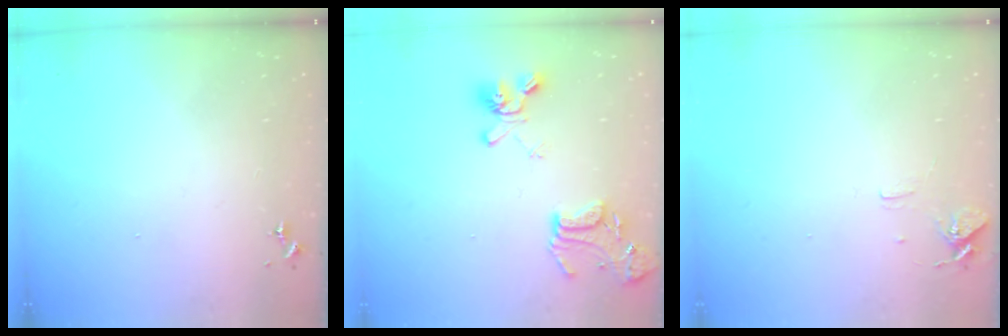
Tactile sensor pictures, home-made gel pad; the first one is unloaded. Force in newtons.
{"total": 15.8, "press": 15.7, "slide": 1.9}
{"total": 7.4, "press": 7.4, "slide": 0.6}